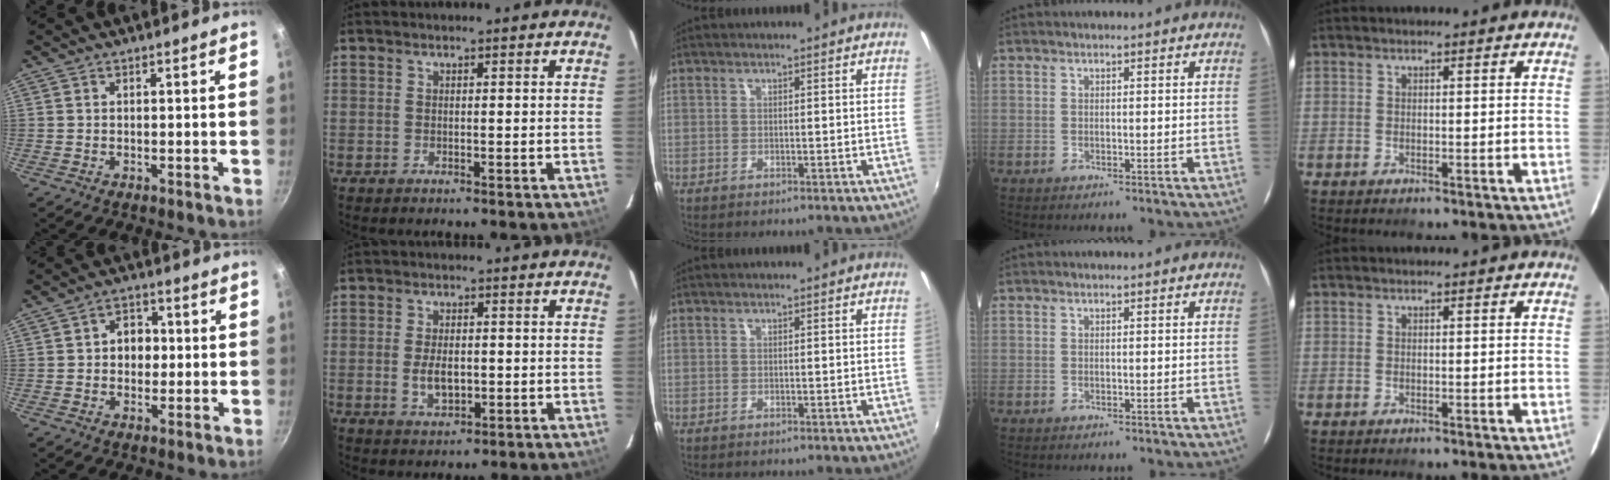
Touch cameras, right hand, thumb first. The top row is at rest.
{"thumb": {"total": 5.7, "force": [0.1, 4.7, 3.3], "torque": [-0.016, 0.008, -0.004]}, "index": {"total": 5.1, "force": [-0.8, 2.9, 4.1], "torque": [-0.082, -0.006, -0.009]}}